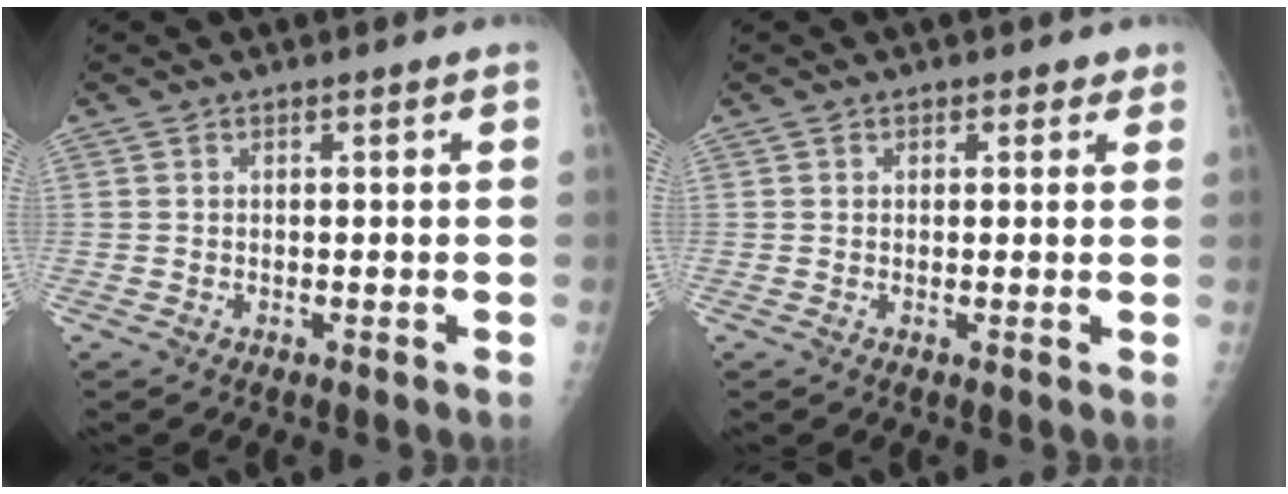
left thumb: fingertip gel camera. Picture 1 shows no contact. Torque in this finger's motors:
{"motor_torque": [0.23, 0.05, -0.09, -0.06, -0.01]}